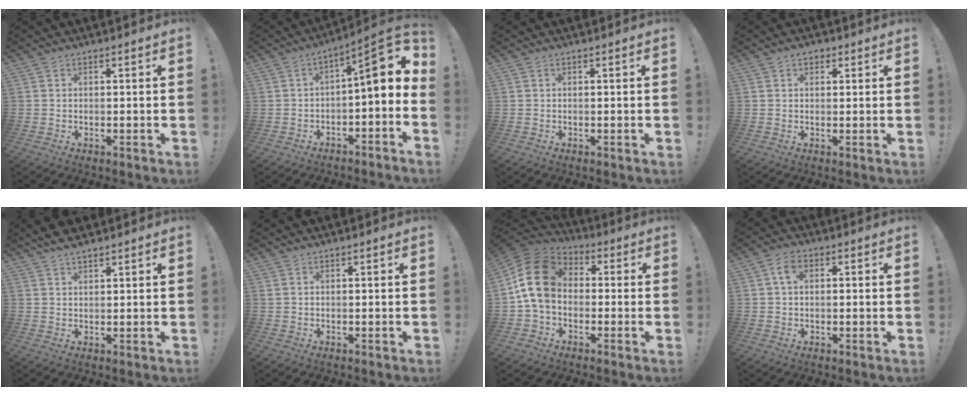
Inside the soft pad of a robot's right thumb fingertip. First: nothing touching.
{"total": 10.6, "force": [1.4, 2.8, 10.1], "torque": [-0.142, -0.007, 0.018]}
{"total": 0.0}
{"total": 2.5, "force": [1.2, 1.8, 1.2], "torque": [-0.017, -0.001, 0.020]}
{"total": 3.7, "force": [3.3, 1.1, 1.2], "torque": [-0.020, -0.015, 0.061]}
{"total": 0.0}
{"total": 16.4, "force": [1.4, 12.0, 11.1], "torque": [-0.190, 0.019, 0.033]}
{"total": 4.8, "force": [1.1, 3.3, 3.4], "torque": [-0.052, 0.008, 0.018]}